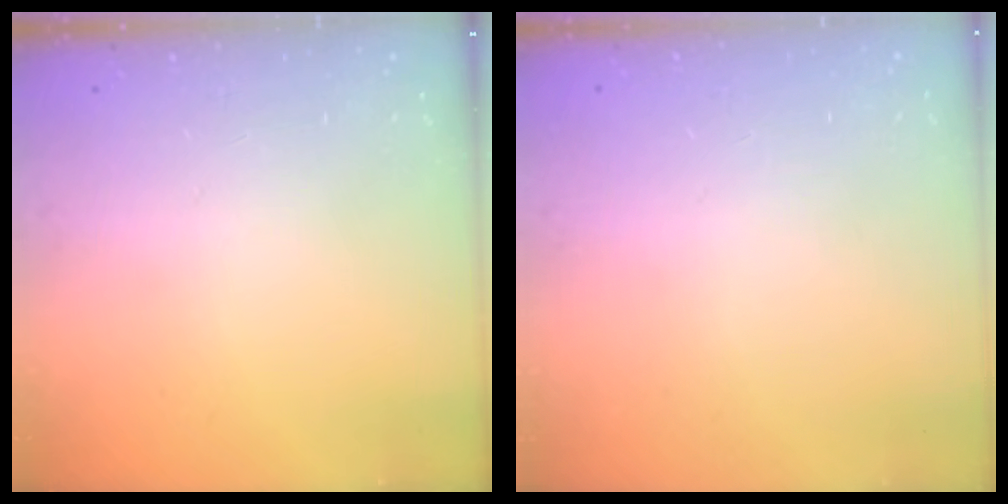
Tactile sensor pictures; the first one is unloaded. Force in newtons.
{"total": 0.0}